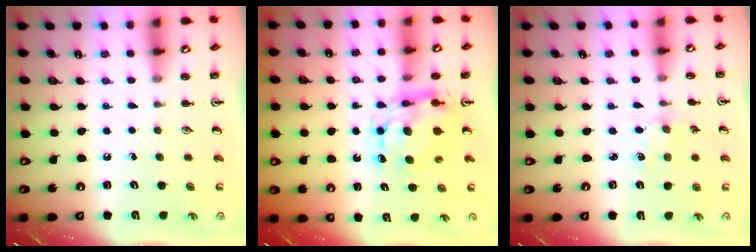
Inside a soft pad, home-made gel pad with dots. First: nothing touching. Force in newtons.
{"total": 8.7, "press": 8.7, "slide": 0.7}
{"total": 1.0, "press": 0.9, "slide": 0.2}